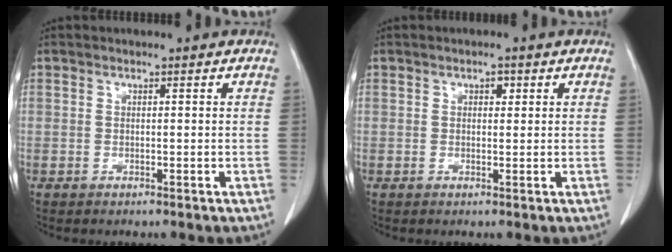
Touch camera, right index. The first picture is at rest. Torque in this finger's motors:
{"motor_torque": [0.16, 0.03, -0.01, 0.00]}